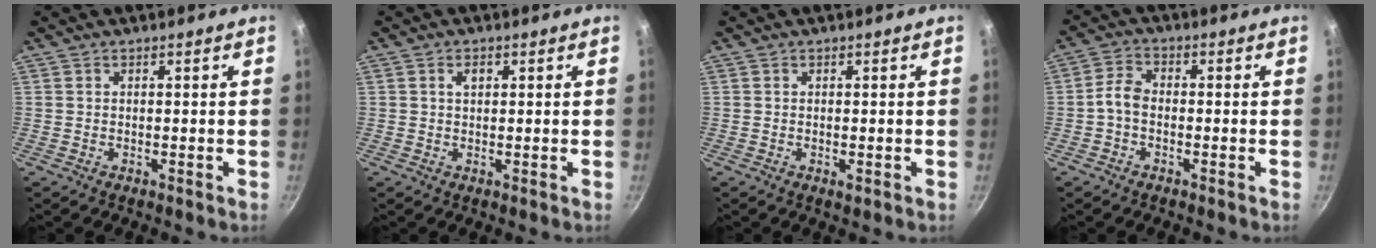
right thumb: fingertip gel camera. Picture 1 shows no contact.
{"total": 1.8, "force": [0.6, 1.1, 1.3], "torque": [-0.014, 0.002, 0.009]}
{"total": 0.9, "force": [-0.3, 0.3, 0.8], "torque": [-0.015, -0.003, -0.004]}
{"total": 3.7, "force": [-1.2, 2.4, 2.6], "torque": [-0.054, 0.023, -0.034]}